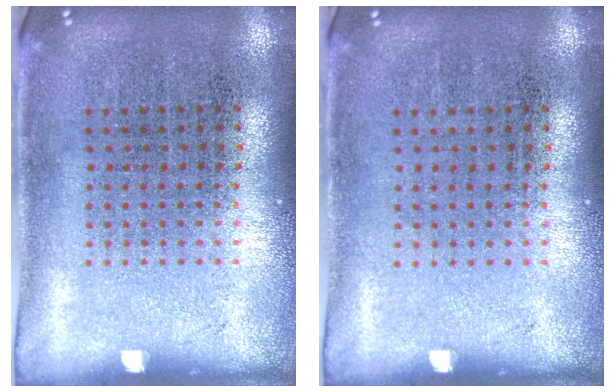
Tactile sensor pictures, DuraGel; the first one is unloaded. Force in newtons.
{"total": 0.0}